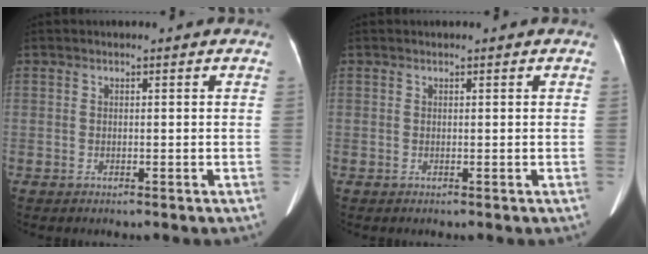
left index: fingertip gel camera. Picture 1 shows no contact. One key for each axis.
{"total": 0.0}